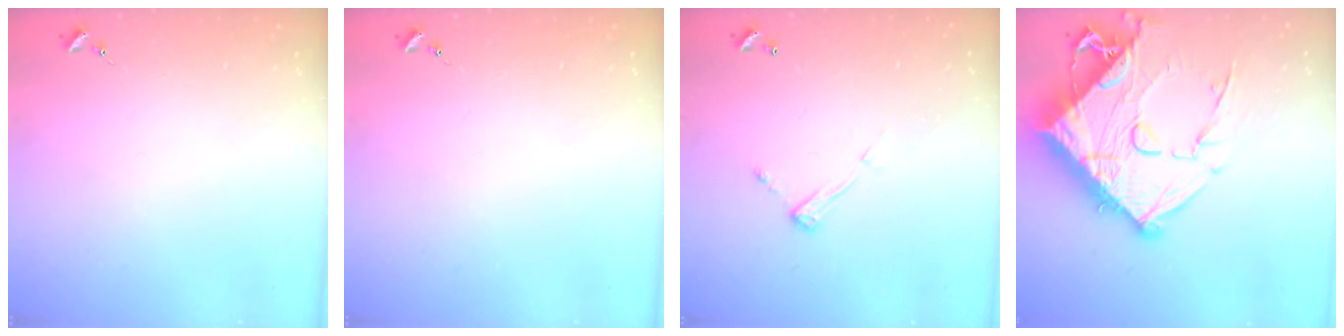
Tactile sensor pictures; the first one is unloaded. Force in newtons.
{"total": 0.0}
{"total": 7.3, "press": 7.3, "slide": 0.4}
{"total": 25.7, "press": 25.6, "slide": 2.6}